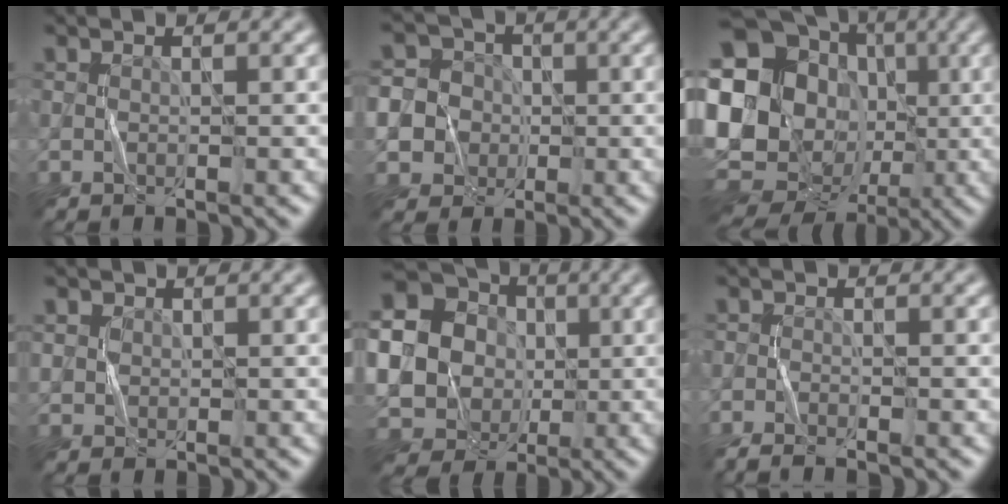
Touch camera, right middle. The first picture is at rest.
{"total": 10.8, "force": [-2.0, 10.2, 2.9], "torque": [-0.078, -0.002, -0.060]}
{"total": 22.4, "force": [-2.0, 19.7, 10.5], "torque": [-0.217, 0.035, -0.069]}
{"total": 1.1, "force": [0.4, 0.9, 0.3], "torque": [-0.003, 0.000, 0.010]}
{"total": 24.7, "force": [0.7, 23.4, 7.9], "torque": [-0.219, 0.005, -0.042]}
{"total": 2.1, "force": [-1.7, 0.3, 1.2], "torque": [-0.028, -0.002, -0.033]}